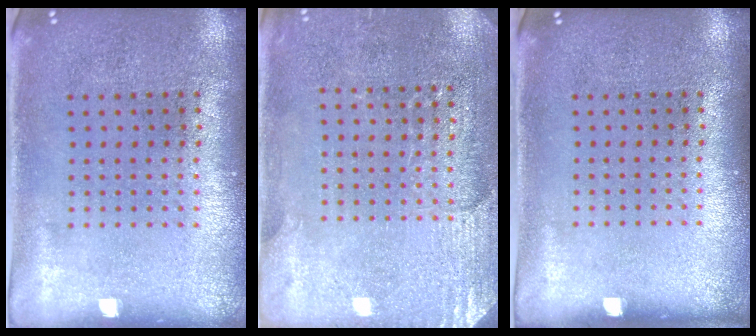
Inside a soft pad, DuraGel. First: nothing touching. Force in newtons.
{"total": 2.8, "press": 2.7, "slide": 0.8}
{"total": 0.0}